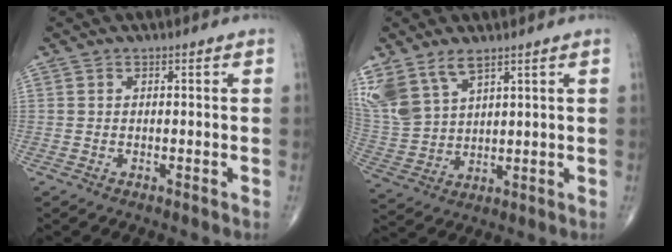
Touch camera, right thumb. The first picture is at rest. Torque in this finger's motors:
{"motor_torque": [-0.92, 1.19, 0.91, 0.89, 0.11]}